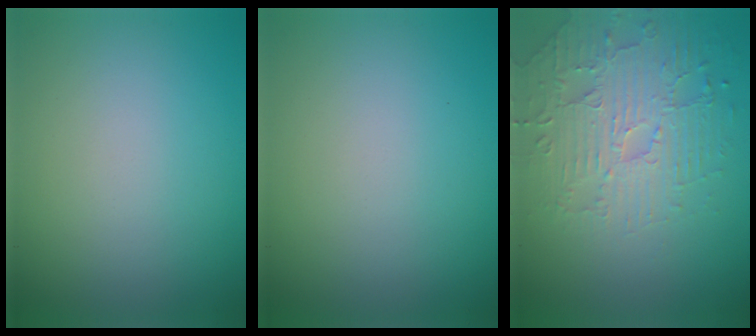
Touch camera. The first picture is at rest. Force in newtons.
{"total": 0.0}
{"total": 4.7, "press": 3.9, "slide": 2.6}